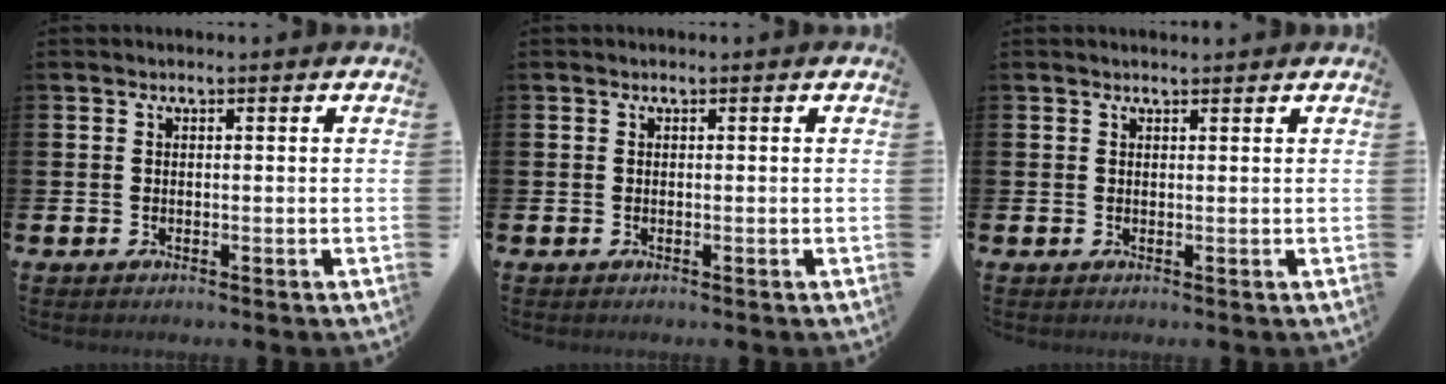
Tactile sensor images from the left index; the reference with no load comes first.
{"total": 0.0}
{"total": 0.7, "force": [0.7, -0.1, 0.2], "torque": [0.003, -0.002, 0.011]}